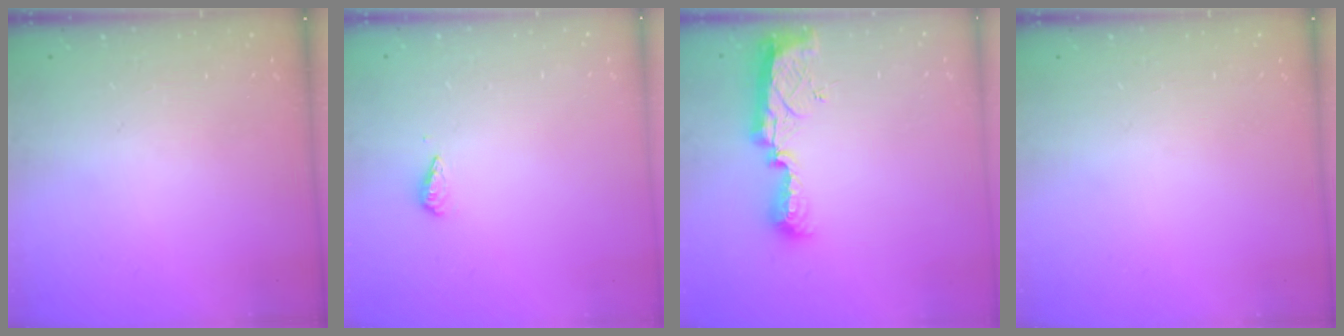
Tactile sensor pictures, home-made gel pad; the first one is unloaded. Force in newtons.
{"total": 2.9, "press": 2.9, "slide": 0.4}
{"total": 9.4, "press": 9.4, "slide": 0.4}
{"total": 0.0}